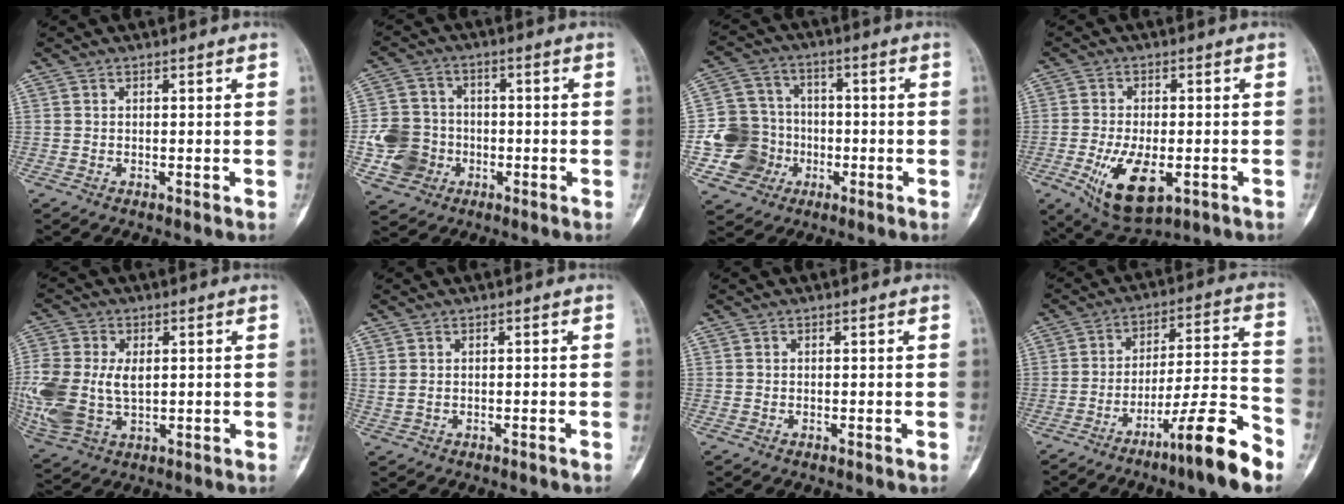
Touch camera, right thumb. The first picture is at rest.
{"total": 9.7, "force": [-2.4, 8.8, 3.4], "torque": [-0.043, 0.017, -0.043]}
{"total": 11.7, "force": [-2.6, 10.9, 3.4], "torque": [-0.029, 0.025, -0.044]}
{"total": 11.3, "force": [-3.8, 5.4, 9.2], "torque": [-0.153, -0.006, -0.054]}
{"total": 17.7, "force": [0.2, 11.7, 13.3], "torque": [-0.342, -0.006, 0.022]}
{"total": 1.0, "force": [-0.1, 0.5, 0.9], "torque": [-0.030, 0.015, 0.010]}
{"total": 0.0}
{"total": 14.6, "force": [-9.5, 1.0, 11.1], "torque": [-0.179, 0.068, -0.152]}